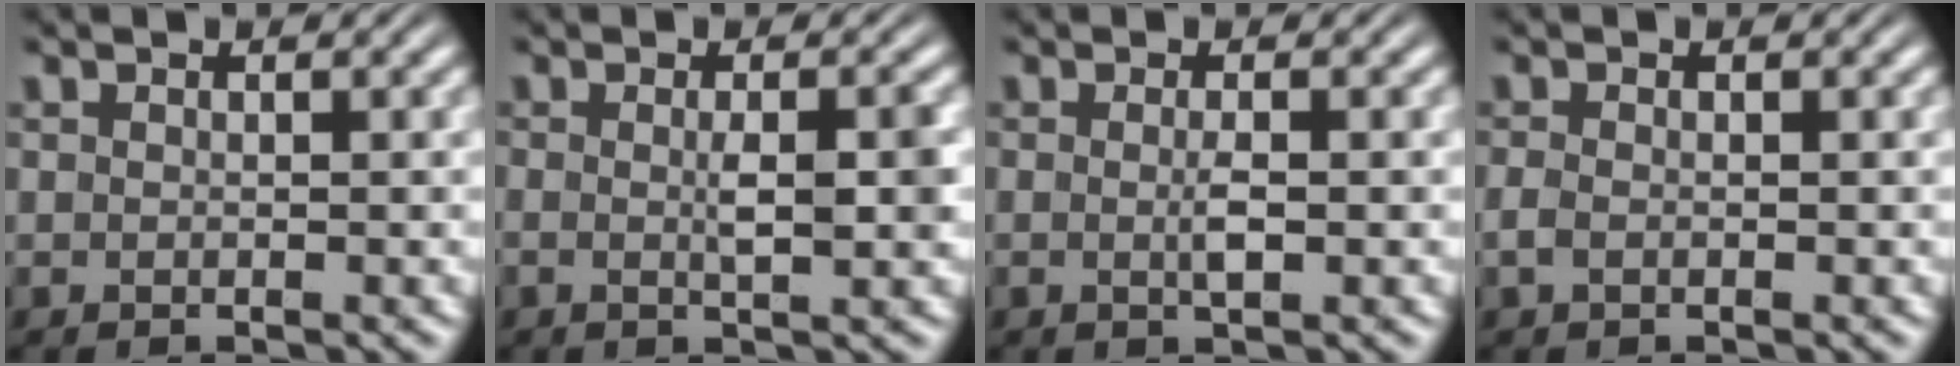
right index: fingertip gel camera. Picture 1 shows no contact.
{"total": 2.5, "force": [-0.4, 0.5, 2.4], "torque": [-0.039, -0.013, -0.005]}
{"total": 1.4, "force": [-0.4, 0.0, 1.3], "torque": [-0.022, -0.009, -0.007]}
{"total": 0.8, "force": [-0.6, 0.2, 0.5], "torque": [-0.016, -0.009, -0.006]}